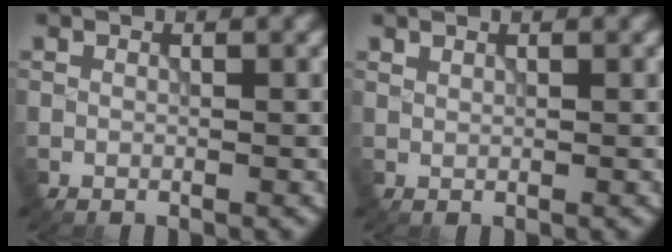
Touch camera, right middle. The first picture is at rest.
{"total": 0.6, "force": [0.6, 0.1, 0.1], "torque": [-0.004, -0.001, 0.017]}